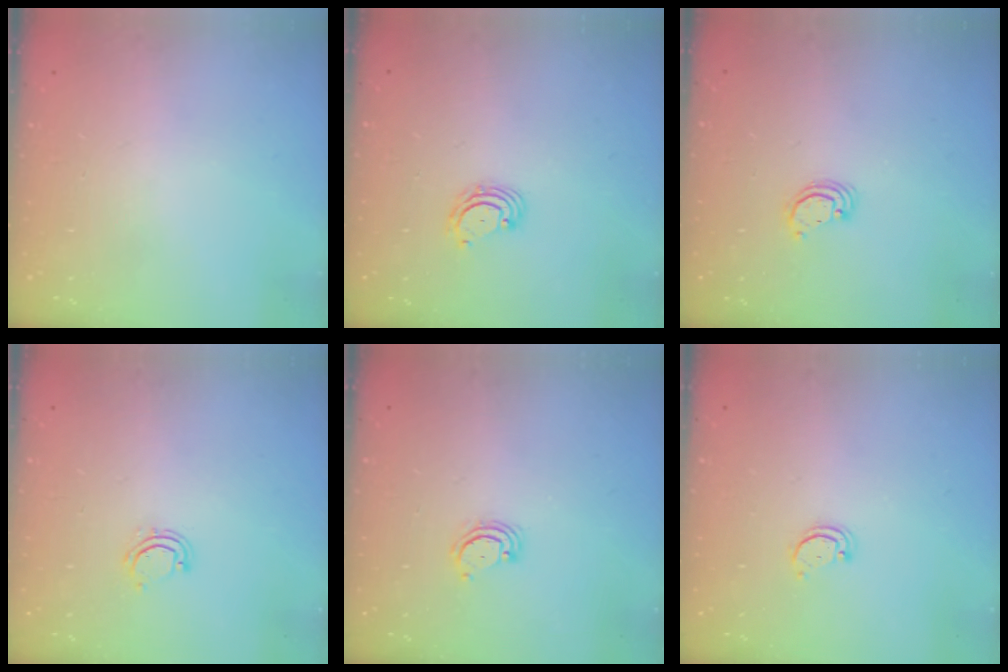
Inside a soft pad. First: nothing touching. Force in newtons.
{"total": 3.3, "press": 3.3, "slide": 0.4}
{"total": 2.8, "press": 2.8, "slide": 0.2}
{"total": 3.9, "press": 3.9, "slide": 0.4}
{"total": 3.1, "press": 3.1, "slide": 0.5}
{"total": 1.9, "press": 1.9, "slide": 0.2}